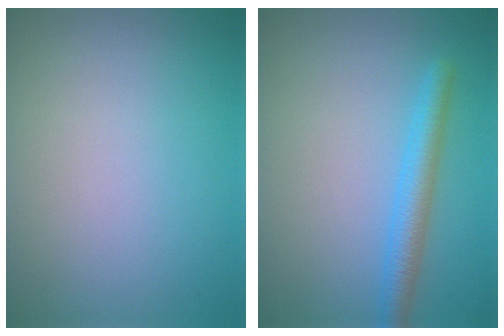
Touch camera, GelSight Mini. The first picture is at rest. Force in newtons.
{"total": 2.8, "press": 2.8, "slide": 0.1}